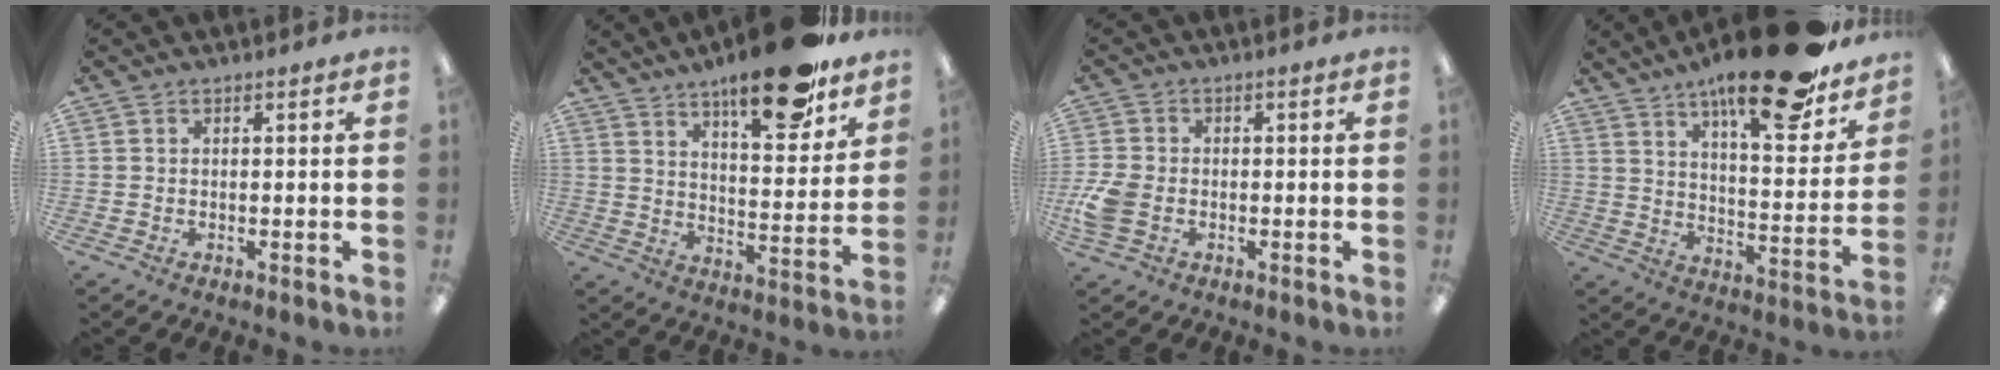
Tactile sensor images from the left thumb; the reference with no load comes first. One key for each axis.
{"total": 18.8, "fx": 14.1, "fy": 5.5, "fz": 11.1, "tx": -0.154, "ty": -0.091, "tz": 0.228}
{"total": 6.2, "fx": -1.6, "fy": 4.4, "fz": 4.1, "tx": -0.090, "ty": 0.008, "tz": -0.030}
{"total": 22.0, "fx": 16.1, "fy": 6.1, "fz": 13.8, "tx": -0.204, "ty": -0.104, "tz": 0.258}